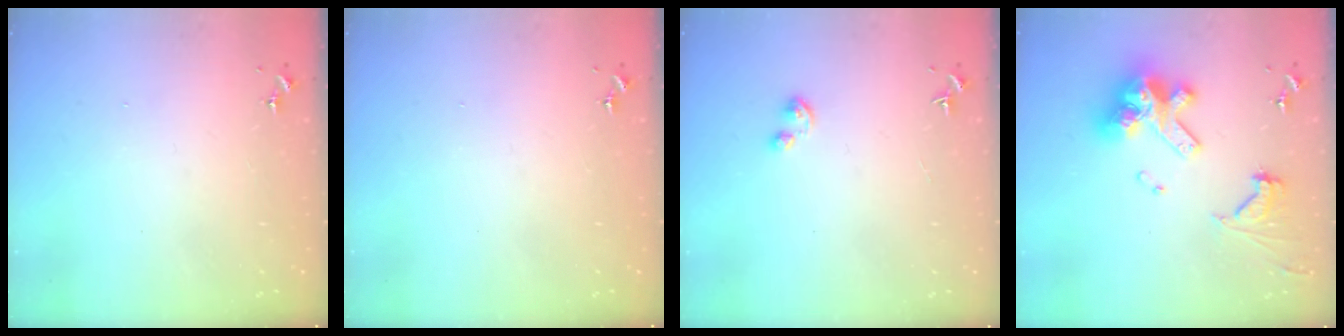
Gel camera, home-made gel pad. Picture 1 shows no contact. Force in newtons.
{"total": 0.0}
{"total": 2.9, "press": 2.9, "slide": 0.5}
{"total": 18.7, "press": 18.5, "slide": 2.2}